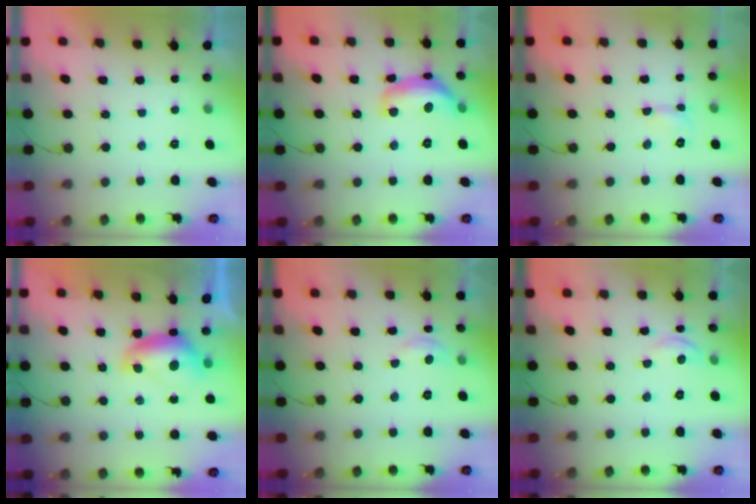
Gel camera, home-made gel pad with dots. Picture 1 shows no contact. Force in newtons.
{"total": 14.2, "press": 14.2, "slide": 0.9}
{"total": 2.8, "press": 2.8, "slide": 0.4}
{"total": 7.8, "press": 7.8, "slide": 0.9}
{"total": 5.6, "press": 5.6, "slide": 0.7}
{"total": 5.3, "press": 5.2, "slide": 0.6}